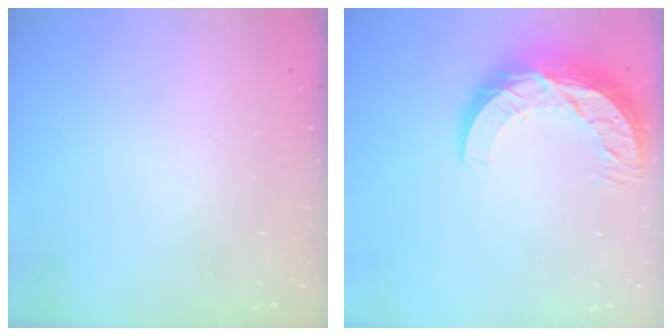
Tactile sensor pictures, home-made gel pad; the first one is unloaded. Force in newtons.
{"total": 13.5, "press": 13.5, "slide": 0.8}